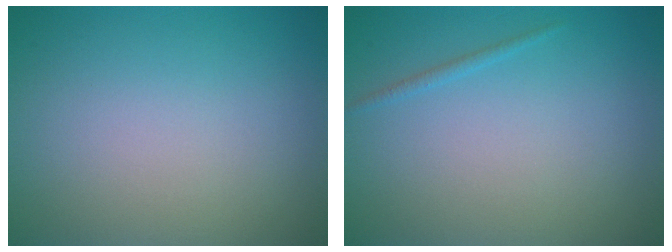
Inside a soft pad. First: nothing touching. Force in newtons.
{"total": 0.7, "press": 0.6, "slide": 0.1}